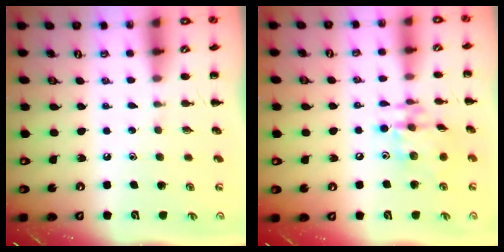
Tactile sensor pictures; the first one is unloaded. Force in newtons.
{"total": 13.0, "press": 13.0, "slide": 1.6}